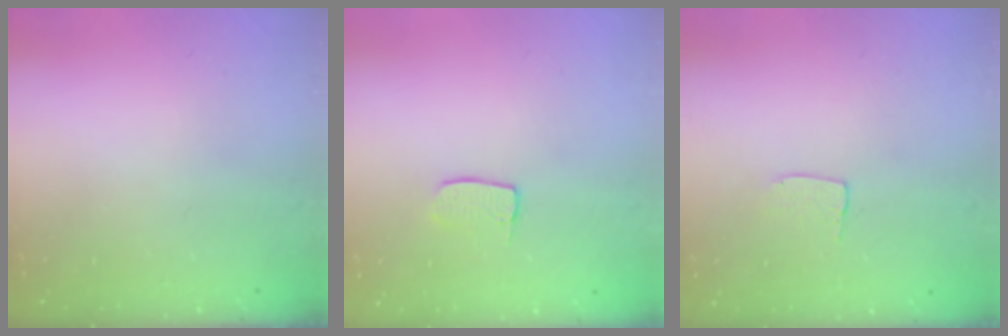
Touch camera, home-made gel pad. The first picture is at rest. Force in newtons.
{"total": 4.8, "press": 4.8, "slide": 0.3}
{"total": 3.7, "press": 3.7, "slide": 0.2}